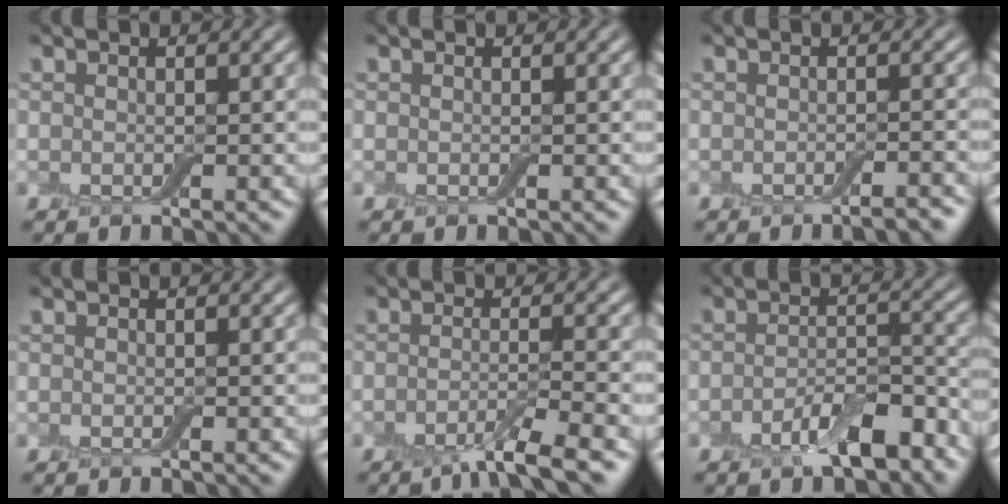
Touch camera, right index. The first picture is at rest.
{"total": 0.0}
{"total": 1.7, "force": [-1.2, 0.3, 1.2], "torque": [-0.008, 0.001, -0.019]}
{"total": 0.0}
{"total": 4.2, "force": [-2.6, 0.8, 3.3], "torque": [-0.048, -0.004, -0.053]}
{"total": 4.9, "force": [-2.9, 2.0, 3.5], "torque": [-0.055, 0.006, -0.049]}